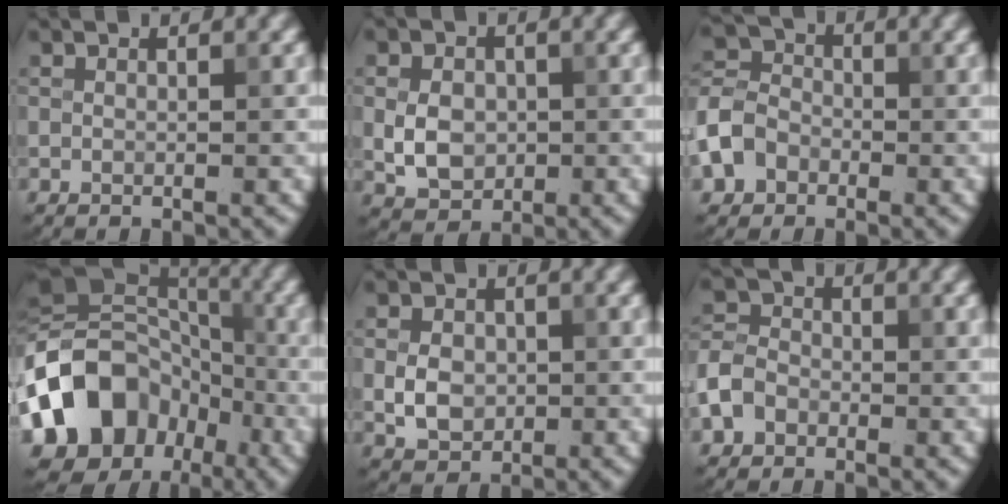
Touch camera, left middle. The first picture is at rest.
{"total": 3.6, "force": [-0.3, 2.8, 2.2], "torque": [-0.042, -0.001, -0.007]}
{"total": 5.7, "force": [-2.6, 4.4, 2.5], "torque": [-0.051, -0.008, -0.061]}
{"total": 14.8, "force": [-5.6, 11.5, 7.5], "torque": [-0.162, -0.003, -0.110]}
{"total": 3.1, "force": [-0.3, 2.5, 1.9], "torque": [-0.037, -0.001, -0.009]}
{"total": 4.1, "force": [-1.9, 3.1, 1.9], "torque": [-0.043, 0.001, -0.046]}